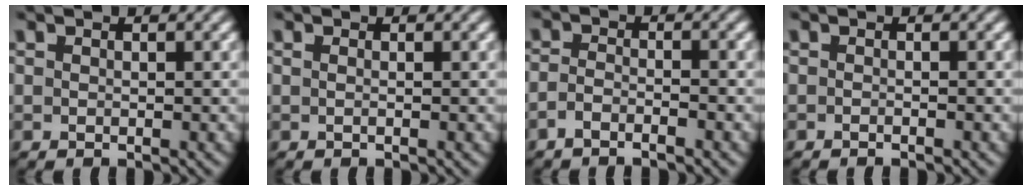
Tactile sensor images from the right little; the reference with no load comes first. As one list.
[{"total": 0.6, "force": [-0.2, -0.5, 0.4], "torque": [-0.004, -0.002, -0.001]}, {"total": 2.0, "force": [-1.8, 0.1, 0.8], "torque": [-0.012, -0.008, -0.032]}, {"total": 0.8, "force": [-0.6, -0.4, 0.0], "torque": [0.002, -0.001, -0.011]}]